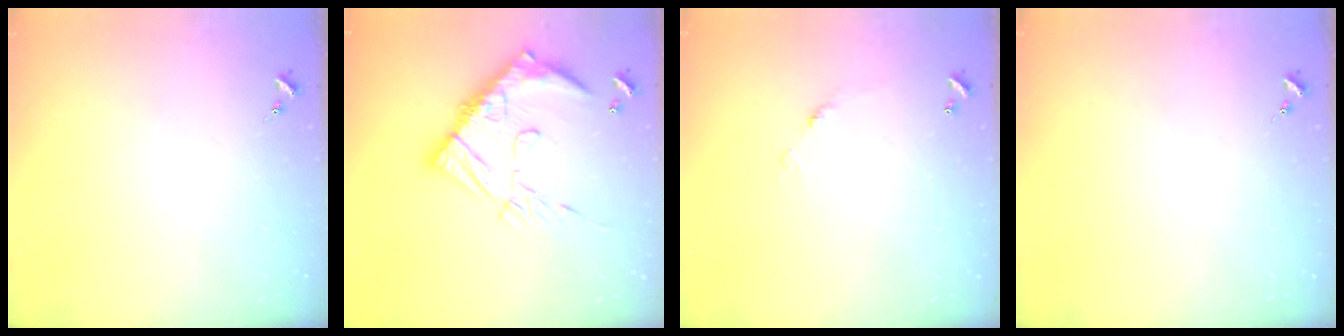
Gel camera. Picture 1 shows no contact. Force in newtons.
{"total": 18.4, "press": 18.3, "slide": 1.5}
{"total": 4.7, "press": 4.7, "slide": 0.2}
{"total": 0.0}